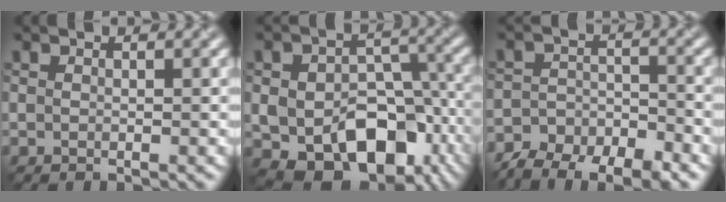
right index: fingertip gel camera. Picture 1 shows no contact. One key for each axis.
{"total": 12.0, "fx": -4.5, "fy": 7.9, "fz": 7.8, "tx": -0.130, "ty": -0.019, "tz": -0.047}
{"total": 8.9, "fx": -7.7, "fy": 3.5, "fz": 2.6, "tx": -0.042, "ty": -0.012, "tz": -0.109}